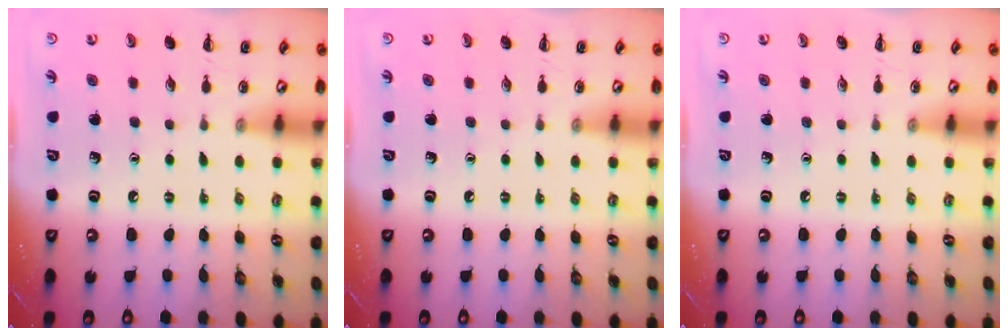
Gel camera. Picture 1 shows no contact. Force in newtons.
{"total": 0.0}
{"total": 0.0}